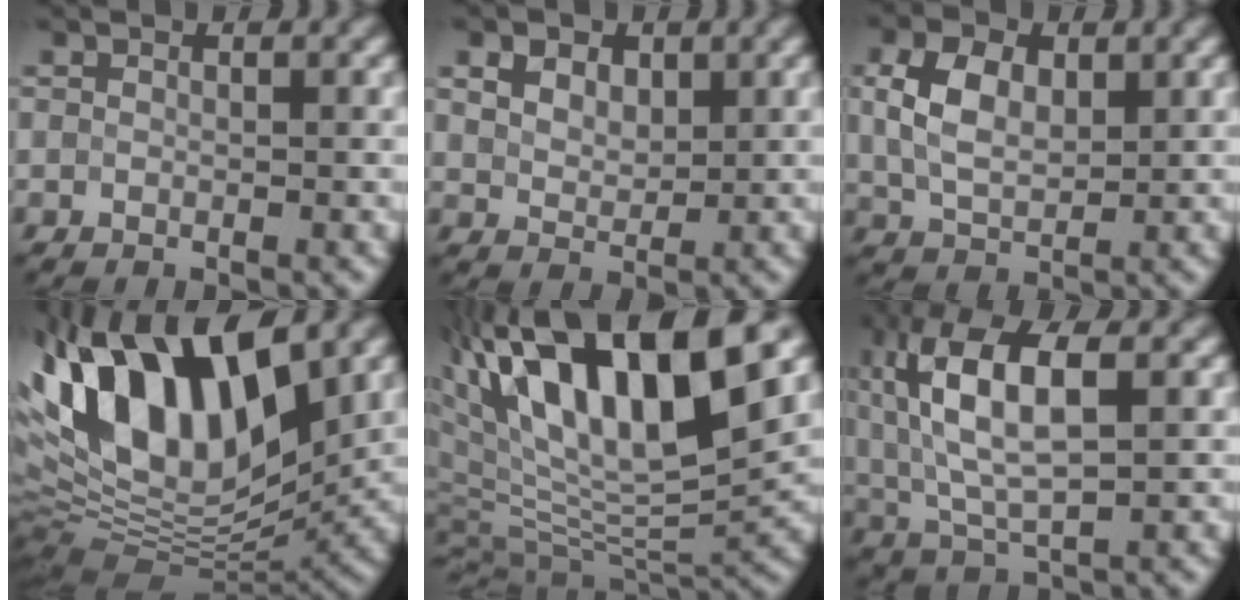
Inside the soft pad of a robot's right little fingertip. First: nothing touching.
{"total": 5.1, "force": [3.0, 3.1, 2.8], "torque": [-0.072, 0.016, 0.048]}
{"total": 4.7, "force": [1.5, 2.9, 3.4], "torque": [-0.080, 0.011, 0.030]}
{"total": 15.6, "force": [5.5, 7.5, 12.5], "torque": [-0.244, 0.034, 0.092]}
{"total": 16.0, "force": [7.5, 5.7, 12.9], "torque": [-0.231, 0.031, 0.136]}
{"total": 9.9, "force": [2.7, 4.0, 8.6], "torque": [-0.192, 0.023, 0.053]}